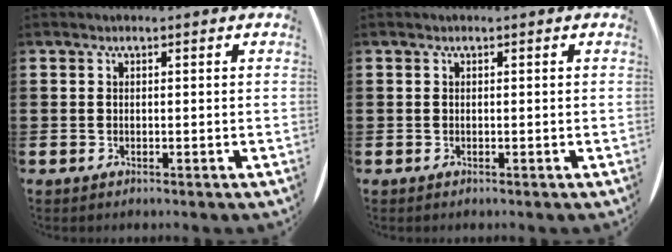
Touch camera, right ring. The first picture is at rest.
{"total": 0.0}